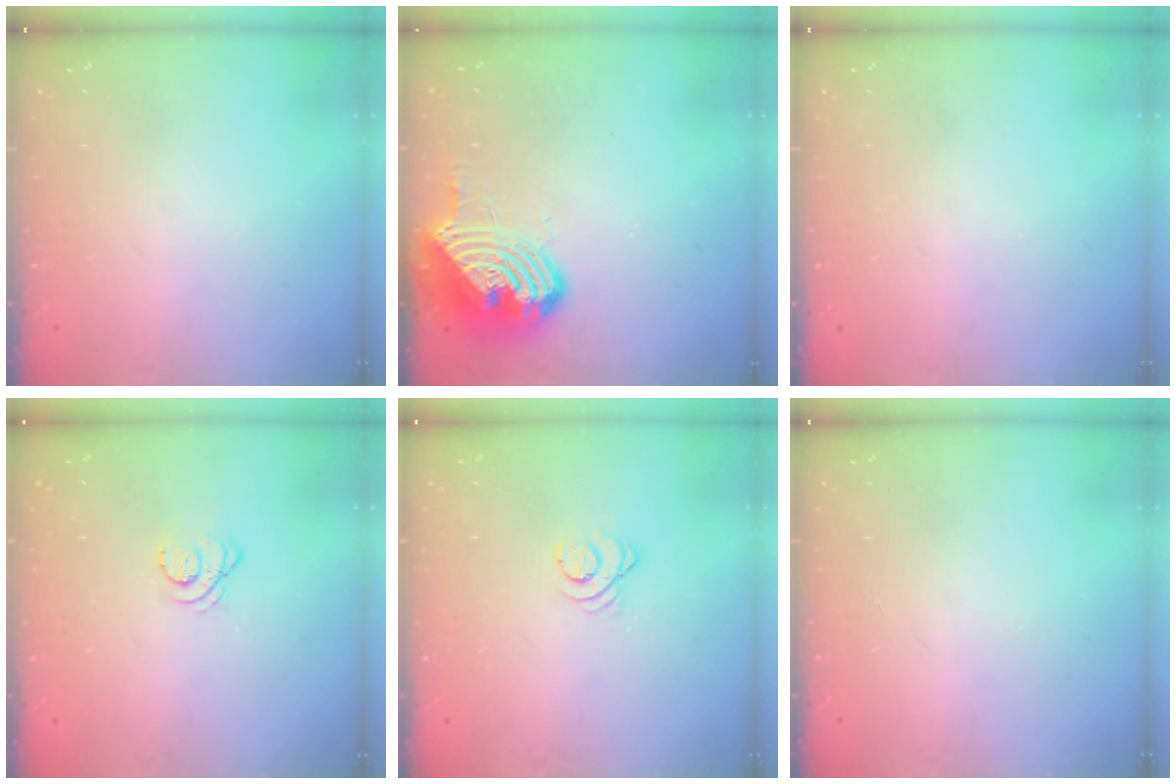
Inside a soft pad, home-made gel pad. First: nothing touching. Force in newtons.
{"total": 15.2, "press": 15.1, "slide": 1.6}
{"total": 0.0}
{"total": 2.5, "press": 2.5, "slide": 0.3}
{"total": 2.5, "press": 2.5, "slide": 0.2}
{"total": 0.0}